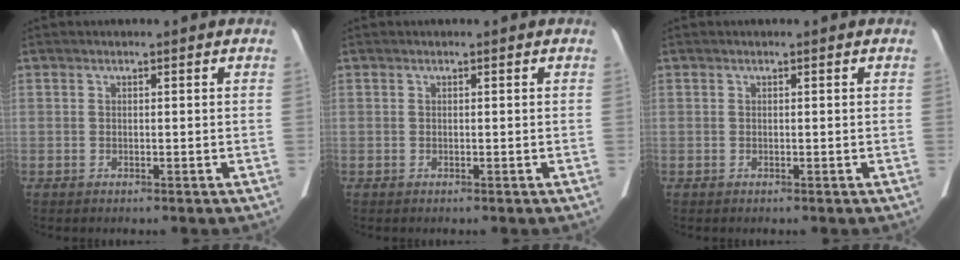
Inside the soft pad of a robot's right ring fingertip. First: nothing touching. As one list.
[{"total": 0.0}, {"total": 0.0}]